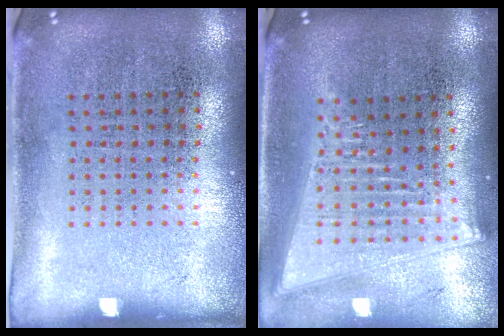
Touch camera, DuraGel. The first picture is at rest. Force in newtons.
{"total": 2.0, "press": 1.7, "slide": 1.1}